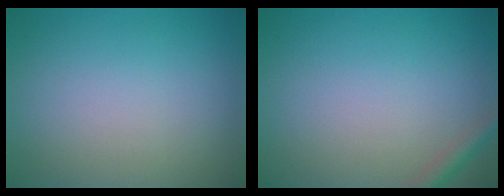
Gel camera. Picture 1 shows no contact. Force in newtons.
{"total": 1.5, "press": 1.5, "slide": 0.0}